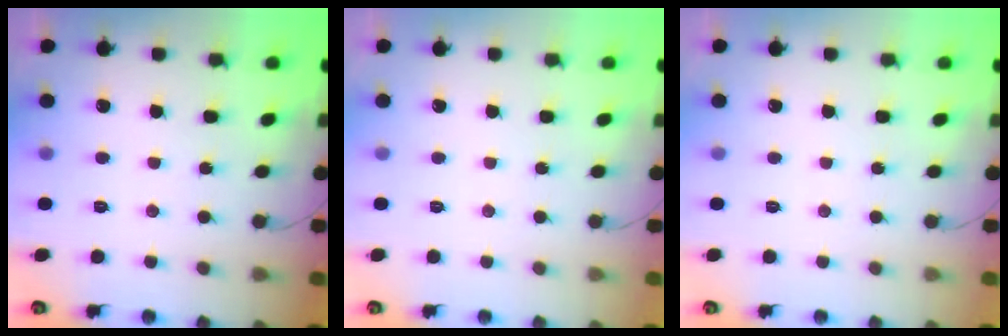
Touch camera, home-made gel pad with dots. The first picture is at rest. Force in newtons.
{"total": 0.0}
{"total": 0.0}